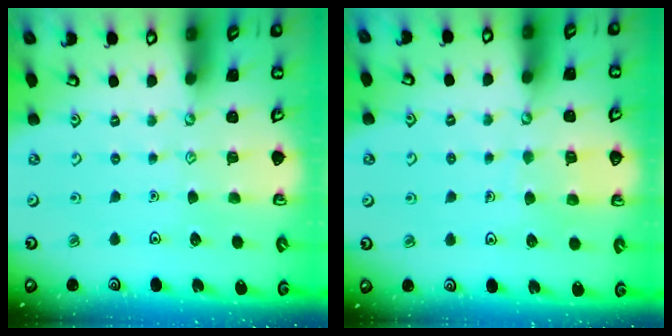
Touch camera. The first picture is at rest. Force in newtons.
{"total": 5.3, "press": 5.3, "slide": 0.3}